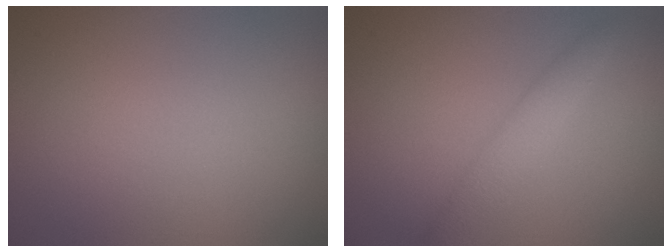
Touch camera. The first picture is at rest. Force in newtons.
{"total": 2.9, "press": 2.9, "slide": 0.1}